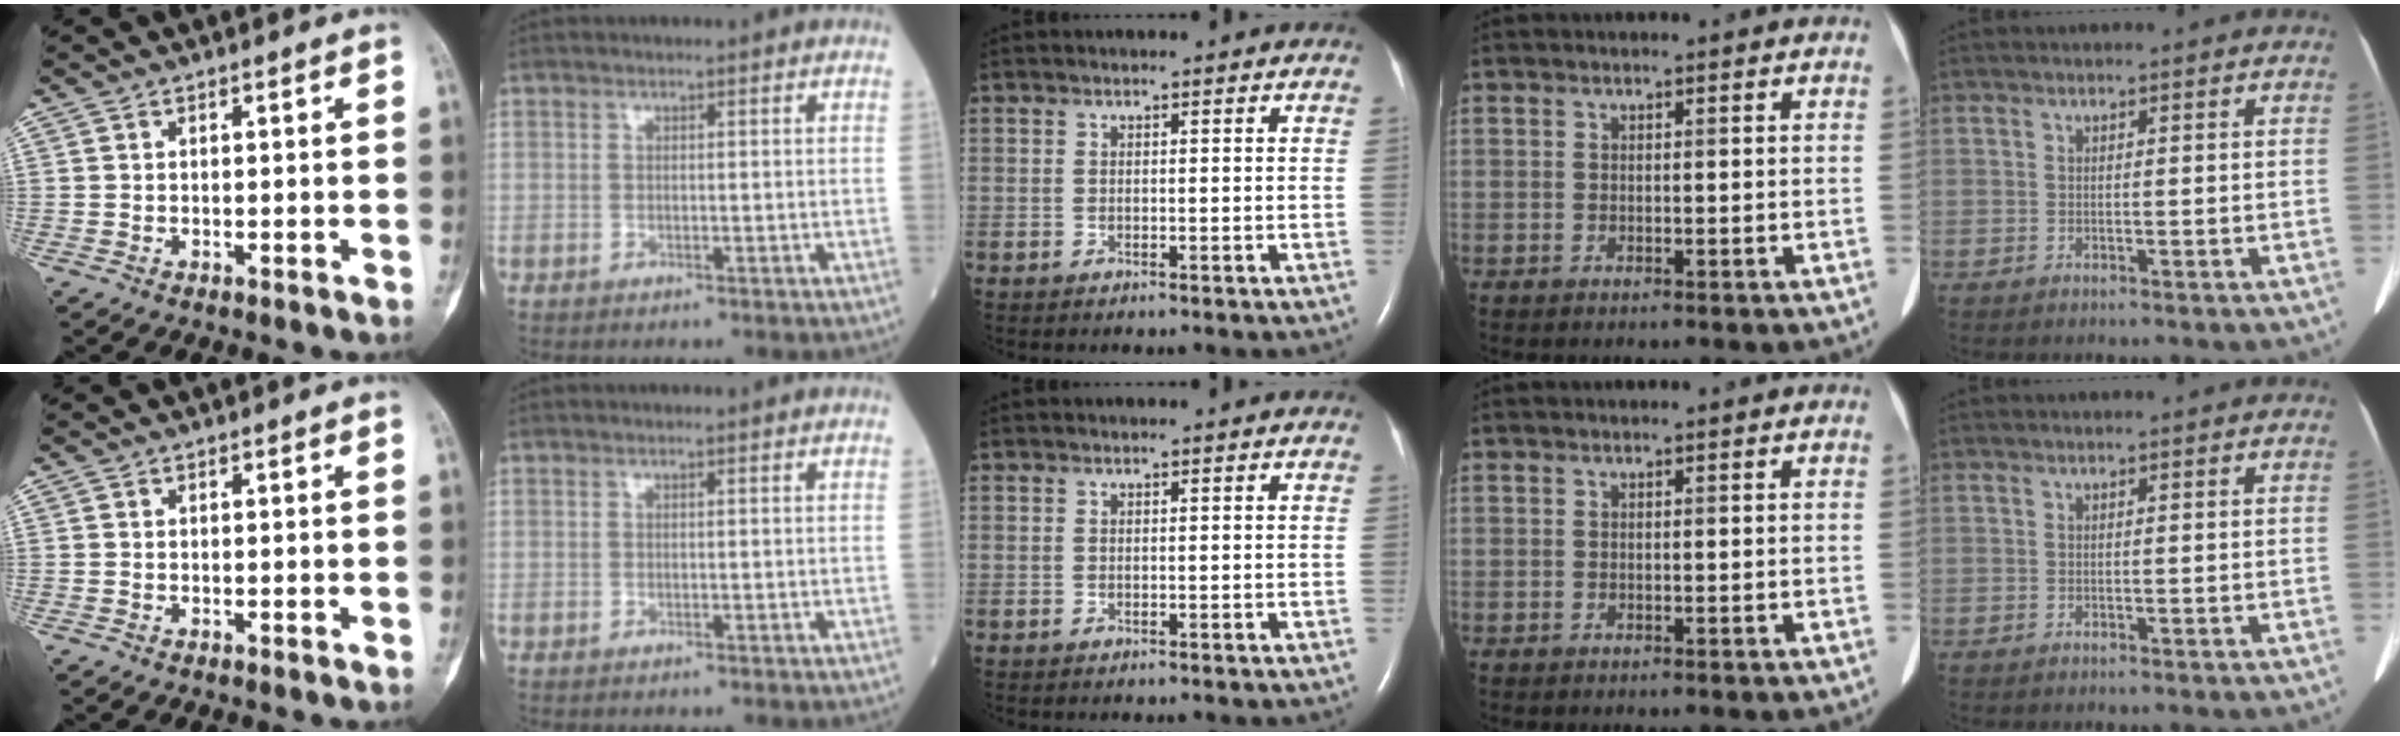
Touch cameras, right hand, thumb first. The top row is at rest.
{}